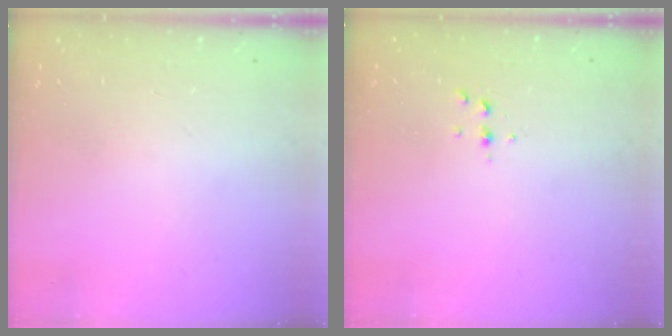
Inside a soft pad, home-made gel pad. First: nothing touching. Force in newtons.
{"total": 3.1, "press": 3.1, "slide": 0.5}